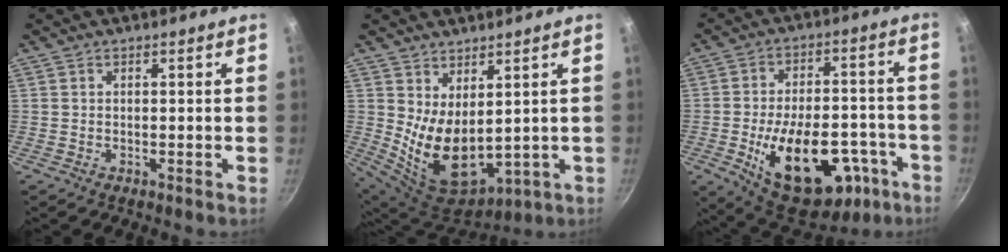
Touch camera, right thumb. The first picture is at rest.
{"total": 12.3, "force": [2.1, 7.2, 9.7], "torque": [-0.148, -0.047, 0.067]}
{"total": 24.8, "force": [-9.6, 13.9, 18.2], "torque": [-0.240, 0.037, -0.118]}